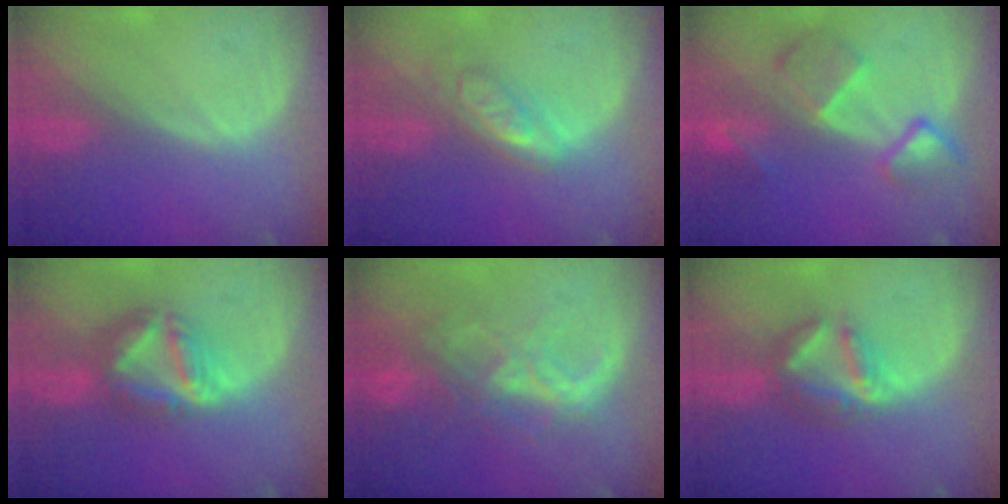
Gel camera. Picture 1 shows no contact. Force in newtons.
{"total": 5.4, "press": 4.7, "slide": 2.8}
{"total": 7.3, "press": 6.6, "slide": 2.9}
{"total": 7.8, "press": 6.7, "slide": 4.1}
{"total": 8.9, "press": 7.6, "slide": 4.8}
{"total": 5.9, "press": 5.4, "slide": 2.5}